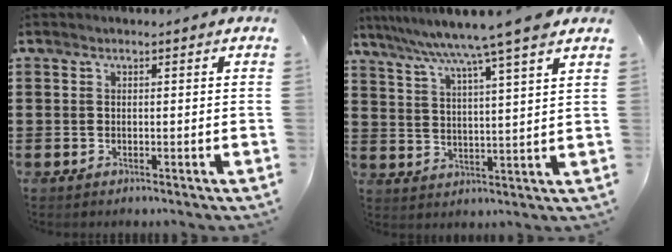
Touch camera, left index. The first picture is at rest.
{"total": 7.8, "force": [6.4, -1.5, 4.1], "torque": [-0.102, -0.036, 0.104]}